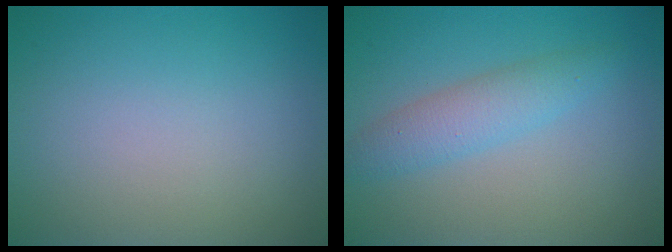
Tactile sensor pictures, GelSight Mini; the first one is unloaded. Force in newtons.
{"total": 2.9, "press": 2.9, "slide": 0.1}